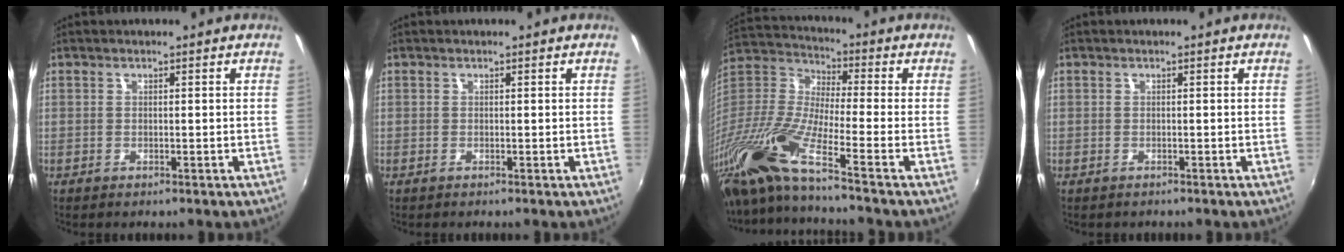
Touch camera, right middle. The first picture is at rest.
{"total": 0.0}
{"total": 17.3, "force": [-13.2, -0.4, 11.3], "torque": [-0.218, -0.037, -0.269]}
{"total": 0.6, "force": [-0.4, 0.5, 0.0], "torque": [0.000, -0.003, -0.005]}